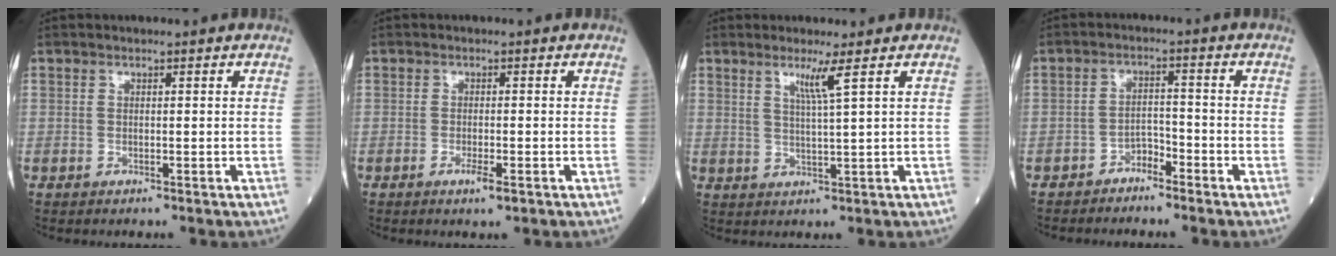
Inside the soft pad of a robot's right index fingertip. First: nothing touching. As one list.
[{"total": 1.9, "force": [-0.9, 0.1, 1.7], "torque": [-0.029, -0.004, -0.014]}, {"total": 3.7, "force": [2.0, -1.1, 2.9], "torque": [-0.057, -0.009, 0.040]}, {"total": 2.7, "force": [-2.3, 1.0, 1.0], "torque": [-0.016, 0.004, -0.043]}]